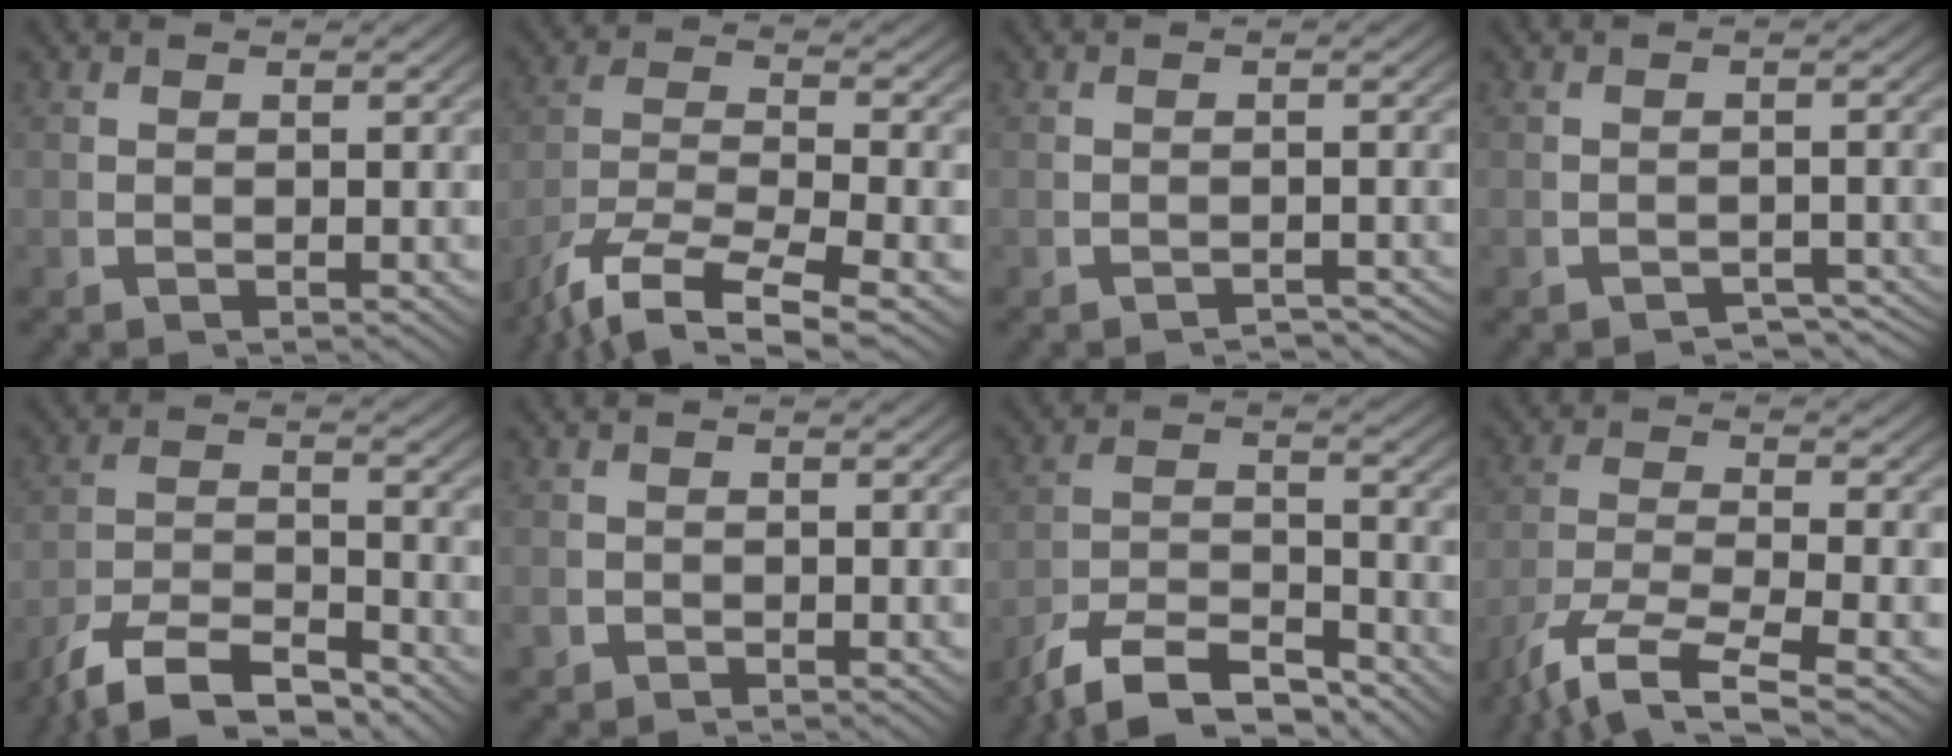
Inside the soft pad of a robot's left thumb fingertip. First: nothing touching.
{"total": 8.5, "force": [-3.7, 4.5, 6.2], "torque": [-0.142, -0.037, -0.042]}
{"total": 2.6, "force": [-2.5, 0.4, 0.5], "torque": [-0.004, -0.006, -0.036]}
{"total": 3.0, "force": [-2.6, 0.9, 1.1], "torque": [-0.008, -0.008, -0.038]}
{"total": 8.6, "force": [-6.4, 4.0, 4.1], "torque": [-0.076, -0.031, -0.095]}
{"total": 1.1, "force": [-0.4, 1.0, 0.2], "torque": [-0.012, -0.011, -0.002]}
{"total": 9.5, "force": [-7.3, 4.5, 4.1], "torque": [-0.077, -0.035, -0.110]}
{"total": 6.8, "force": [-3.0, 3.0, 5.3], "torque": [-0.118, -0.024, -0.038]}